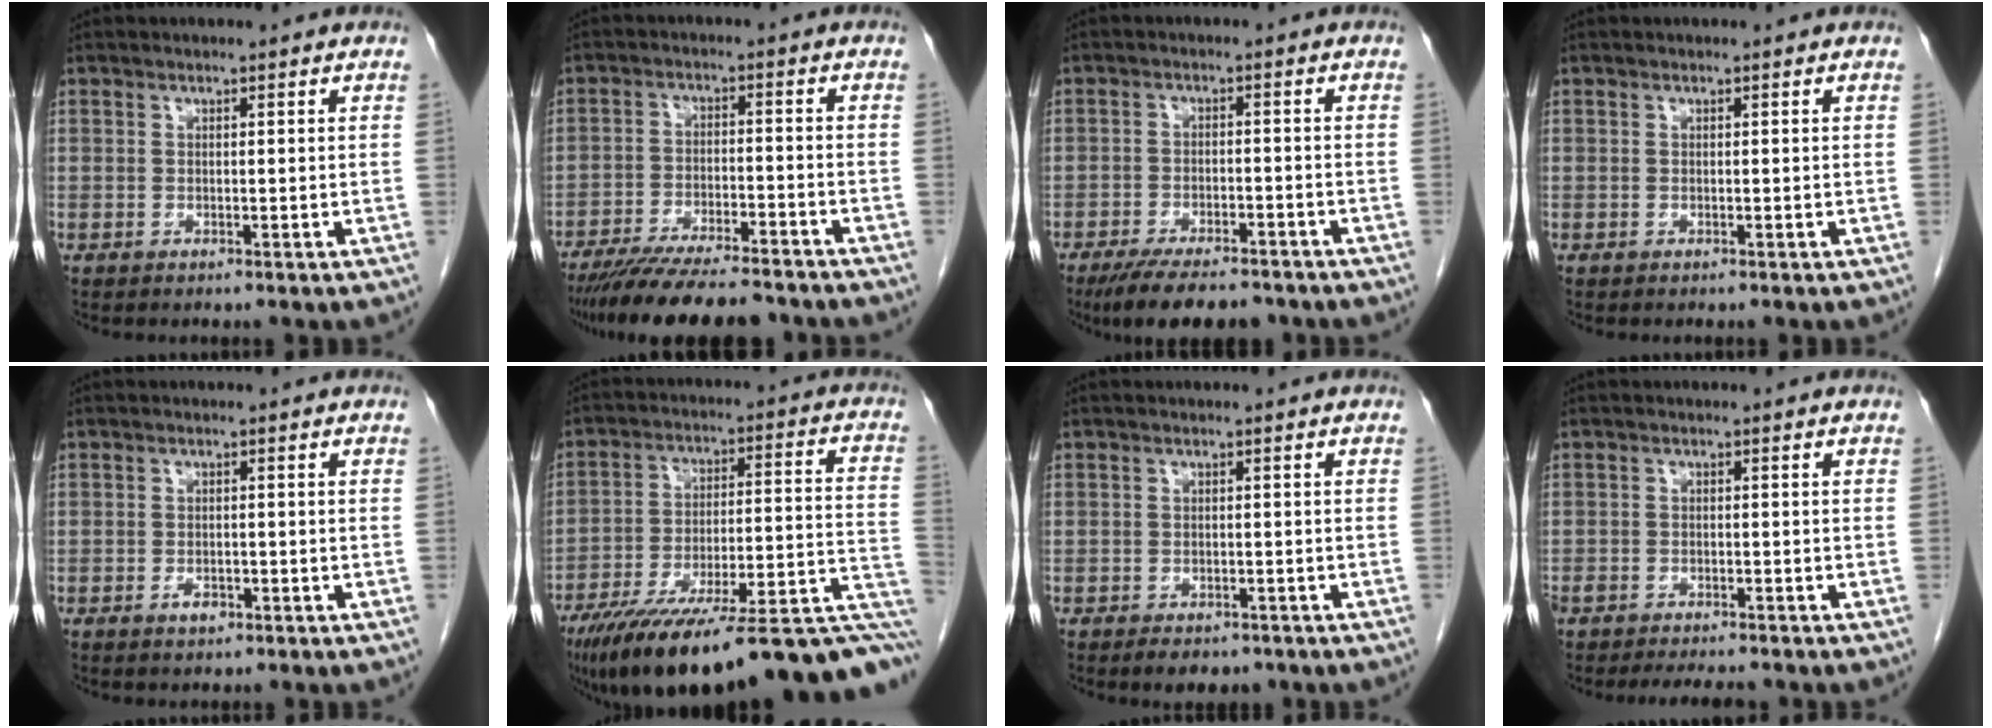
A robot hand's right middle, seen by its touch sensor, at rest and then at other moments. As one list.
[{"total": 16.1, "force": [-14.1, 2.2, 7.4], "torque": [-0.131, -0.020, -0.211]}, {"total": 10.7, "force": [-8.8, 2.9, 5.4], "torque": [-0.084, -0.012, -0.133]}, {"total": 0.0}, {"total": 1.7, "force": [-1.0, 0.8, 1.1], "torque": [-0.023, 0.000, -0.013]}, {"total": 29.8, "force": [-19.0, 5.5, 22.3], "torque": [-0.261, -0.003, -0.282]}, {"total": 4.4, "force": [-3.4, 2.2, 1.8], "torque": [-0.023, -0.003, -0.041]}, {"total": 6.8, "force": [-6.0, 1.8, 2.7], "torque": [-0.039, -0.003, -0.086]}]